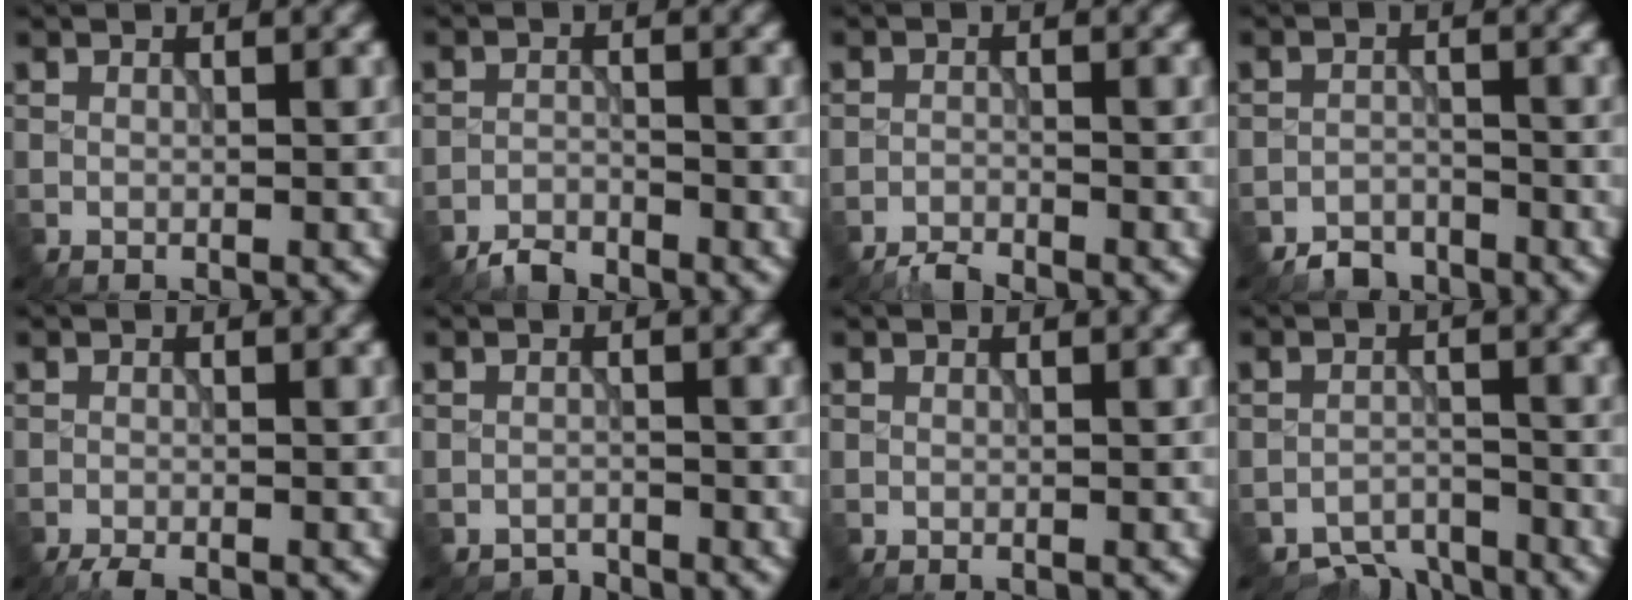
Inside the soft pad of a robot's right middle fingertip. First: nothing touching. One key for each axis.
{"total": 2.0, "fx": -2.0, "fy": 0.5, "fz": 0.2, "tx": -0.001, "ty": 0.002, "tz": -0.043}
{"total": 1.8, "fx": -1.8, "fy": 0.2, "fz": 0.3, "tx": -0.005, "ty": -0.002, "tz": -0.039}
{"total": 2.3, "fx": -2.0, "fy": 1.0, "fz": 0.1, "tx": 0.006, "ty": 0.004, "tz": -0.039}
{"total": 1.5, "fx": -1.2, "fy": 0.4, "fz": 0.8, "tx": -0.016, "ty": -0.002, "tz": -0.023}
{"total": 1.4, "fx": -1.3, "fy": 0.2, "fz": -0.4, "tx": 0.010, "ty": 0.001, "tz": -0.025}
{"total": 0.0}
{"total": 4.4, "fx": -4.1, "fy": 1.4, "fz": 0.7, "tx": -0.009, "ty": -0.007, "tz": -0.066}